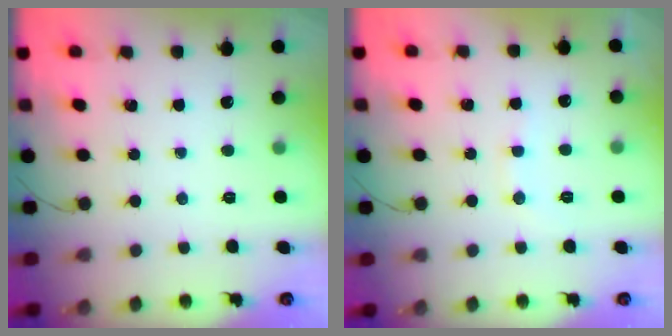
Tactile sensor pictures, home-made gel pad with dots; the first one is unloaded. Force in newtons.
{"total": 6.6, "press": 6.5, "slide": 1.2}